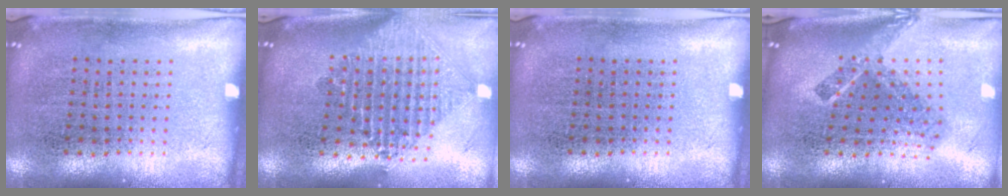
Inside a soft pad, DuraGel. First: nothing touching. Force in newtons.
{"total": 2.2, "press": 1.7, "slide": 1.4}
{"total": 0.0}
{"total": 2.4, "press": 1.6, "slide": 1.7}